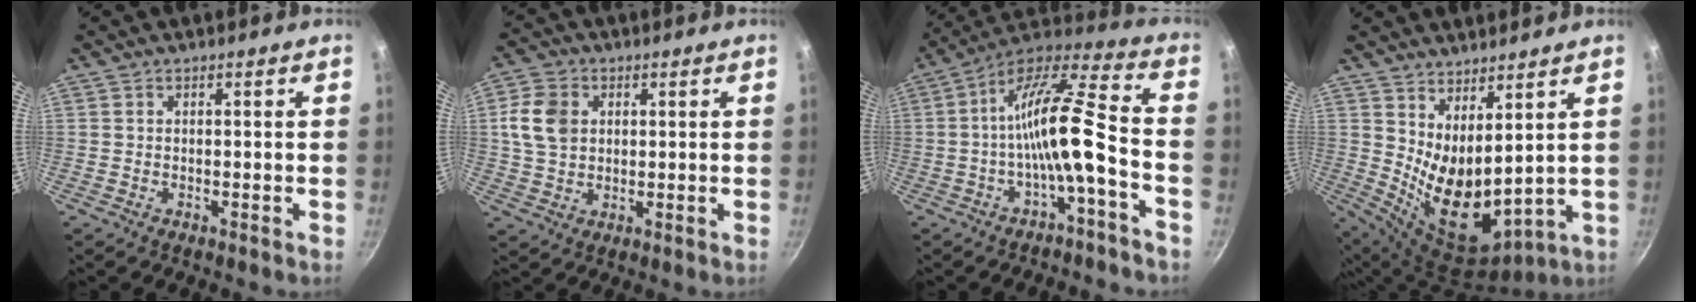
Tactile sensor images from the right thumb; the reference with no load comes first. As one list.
[{"total": 9.0, "force": [2.7, 6.7, 5.4], "torque": [-0.091, -0.003, 0.053]}, {"total": 14.0, "force": [-4.2, 3.3, 13.0], "torque": [-0.239, 0.043, -0.078]}, {"total": 12.6, "force": [4.9, 5.8, 10.1], "torque": [-0.150, -0.068, 0.103]}]